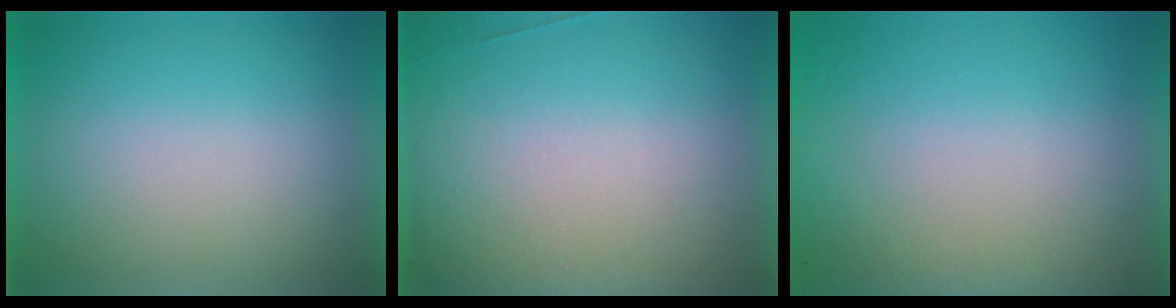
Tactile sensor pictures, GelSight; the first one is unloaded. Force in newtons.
{"total": 4.7}
{"total": 8.2}